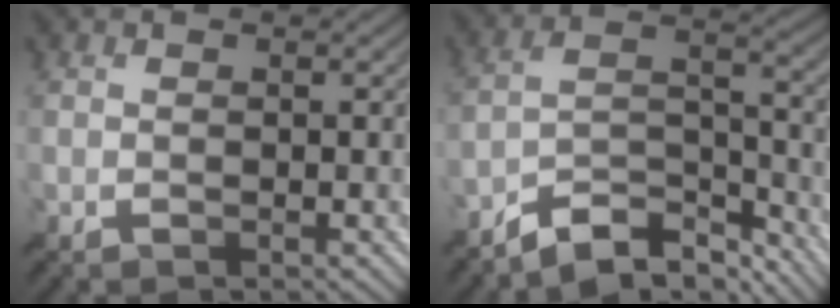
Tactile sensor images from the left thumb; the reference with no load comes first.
{"total": 8.7, "force": [-7.3, 2.6, 3.9], "torque": [-0.064, 0.004, -0.143]}